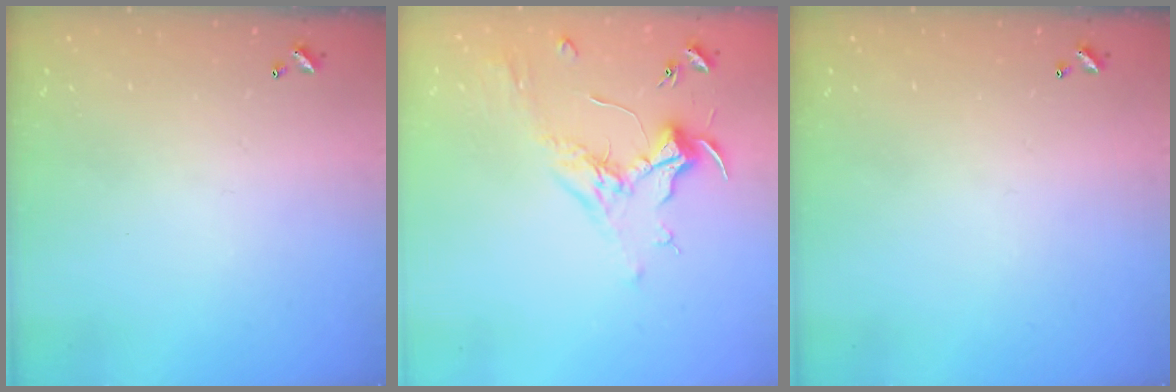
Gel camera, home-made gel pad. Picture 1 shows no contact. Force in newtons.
{"total": 2.0, "press": 1.9, "slide": 0.7}
{"total": 0.0}